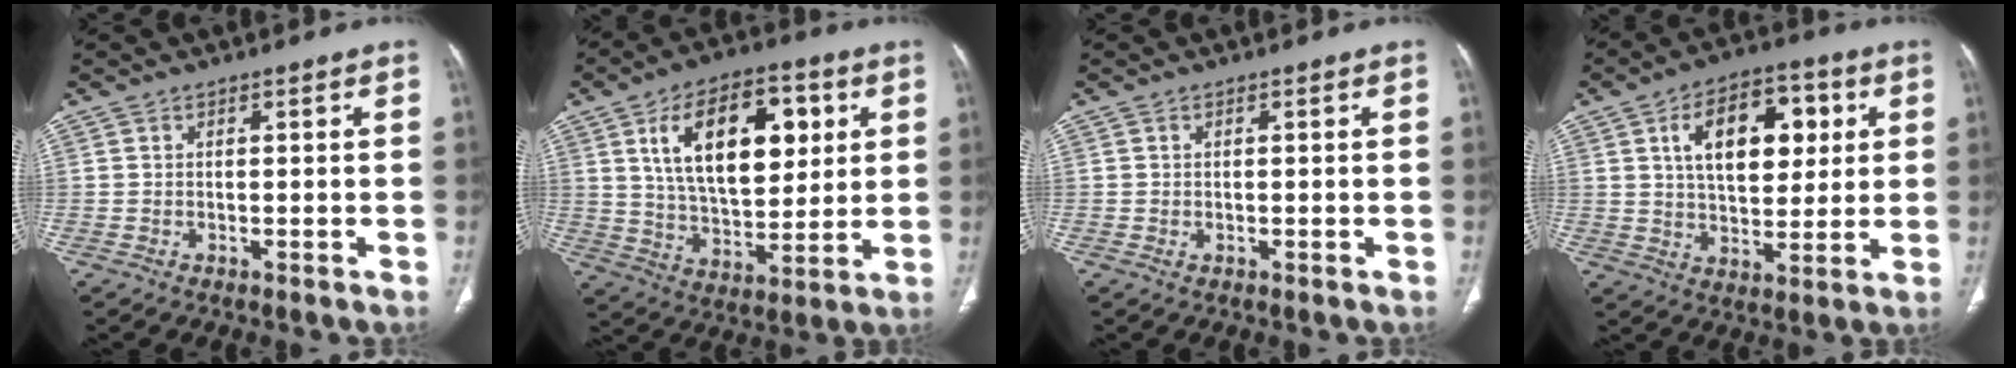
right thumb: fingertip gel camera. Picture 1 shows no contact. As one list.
[{"total": 20.1, "force": [6.2, 10.9, 15.7], "torque": [-0.215, -0.014, 0.108]}, {"total": 0.0}, {"total": 15.9, "force": [4.5, 9.2, 12.1], "torque": [-0.152, 0.001, 0.073]}]